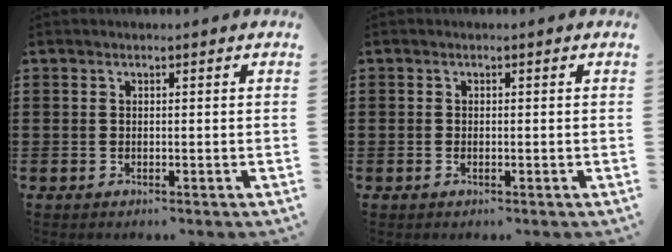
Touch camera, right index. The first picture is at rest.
{"total": 0.5, "force": [-0.2, 0.2, 0.4], "torque": [-0.010, -0.003, -0.003]}